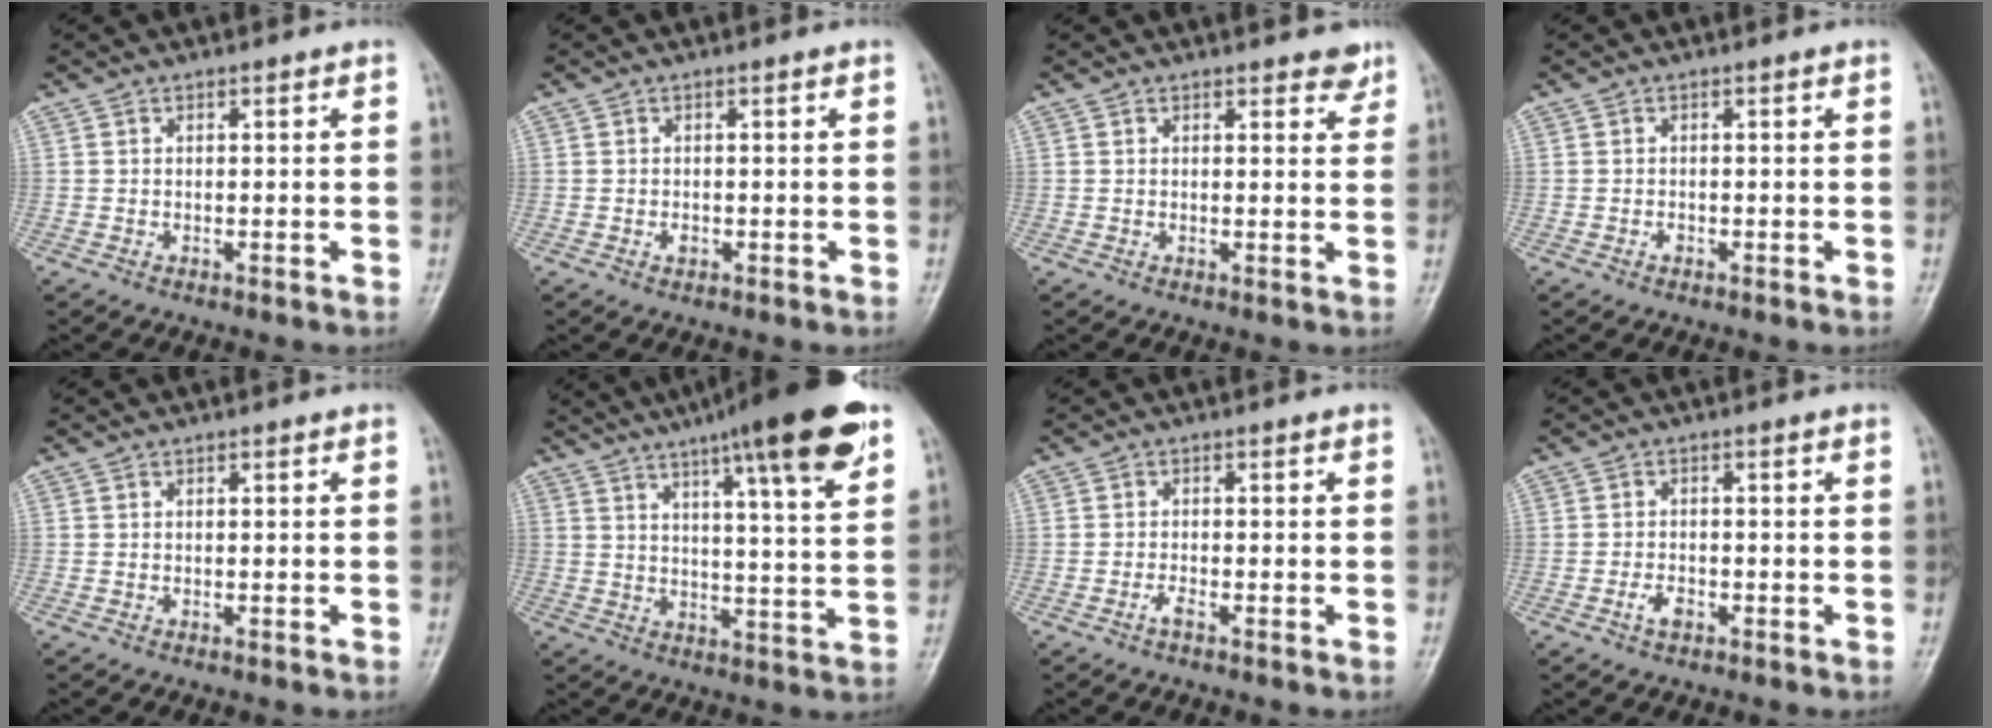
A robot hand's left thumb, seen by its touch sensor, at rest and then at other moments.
{"total": 1.1, "force": [-0.2, 0.7, 0.8], "torque": [-0.011, 0.003, -0.002]}
{"total": 3.0, "force": [2.3, 1.2, 1.4], "torque": [0.003, -0.013, 0.025]}
{"total": 0.6, "force": [-0.3, 0.4, 0.4], "torque": [-0.006, 0.003, -0.005]}
{"total": 0.0}
{"total": 16.4, "force": [9.6, 2.3, 13.1], "torque": [-0.176, -0.029, 0.132]}
{"total": 1.2, "force": [-0.8, 0.2, 0.9], "torque": [-0.021, 0.004, -0.017]}
{"total": 2.3, "force": [-1.2, 1.2, 1.5], "torque": [-0.030, 0.009, -0.022]}